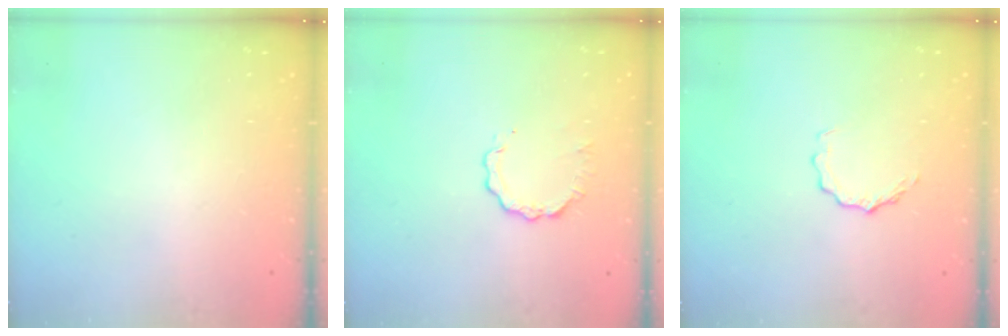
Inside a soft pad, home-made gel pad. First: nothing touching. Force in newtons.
{"total": 2.9, "press": 2.9, "slide": 0.3}
{"total": 4.1, "press": 4.1, "slide": 0.4}